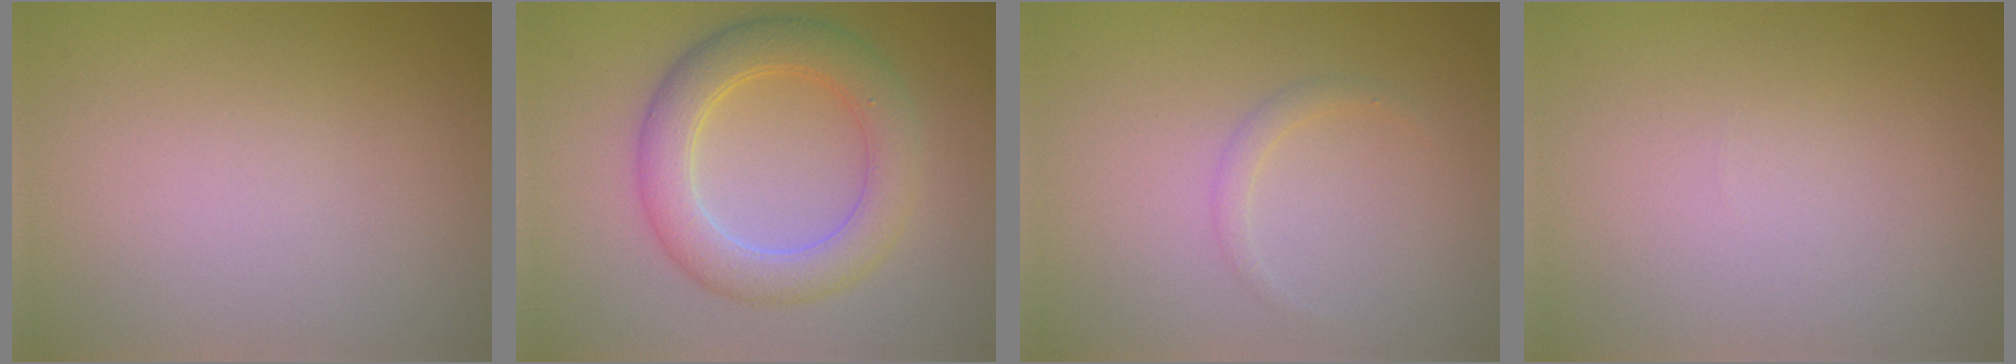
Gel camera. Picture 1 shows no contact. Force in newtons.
{"total": 4.2, "press": 4.2, "slide": 0.3}
{"total": 0.9, "press": 0.9, "slide": 0.1}
{"total": 0.0}